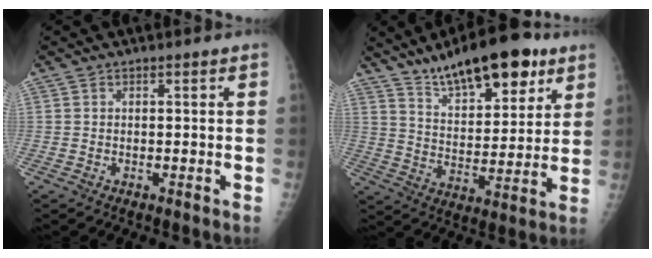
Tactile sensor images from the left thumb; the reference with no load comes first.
{"total": 17.9, "force": [11.9, 6.8, 11.4], "torque": [-0.141, -0.053, 0.198]}